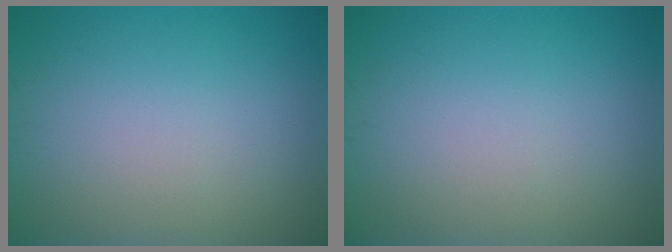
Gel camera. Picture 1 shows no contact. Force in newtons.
{"total": 0.0}